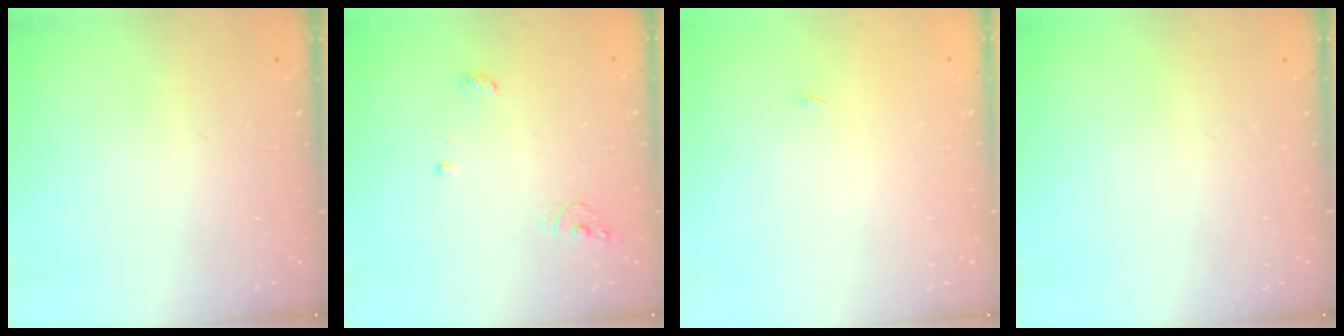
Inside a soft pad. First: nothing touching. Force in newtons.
{"total": 4.0, "press": 4.0, "slide": 0.4}
{"total": 4.0, "press": 1.3, "slide": 3.7}
{"total": 0.0}